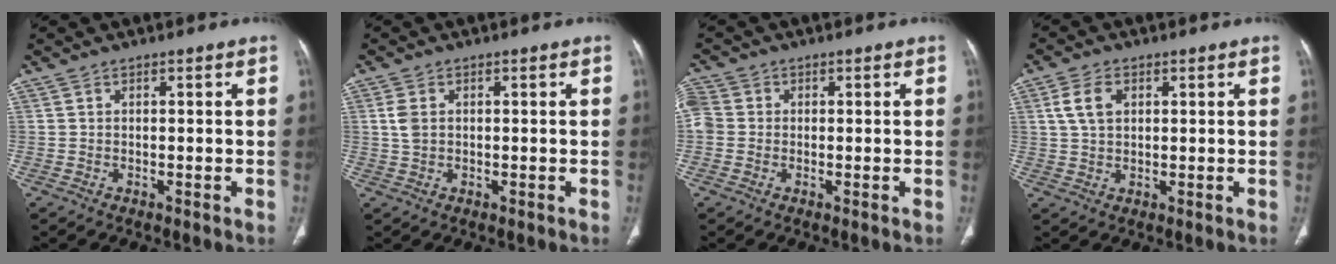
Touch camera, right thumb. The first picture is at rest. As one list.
[{"total": 2.8, "force": [0.4, 2.0, 2.0], "torque": [-0.046, 0.003, 0.008]}, {"total": 5.3, "force": [-0.1, 4.7, 2.3], "torque": [-0.056, 0.015, -0.007]}, {"total": 5.1, "force": [1.6, 3.3, 3.5], "torque": [-0.069, 0.004, 0.032]}]